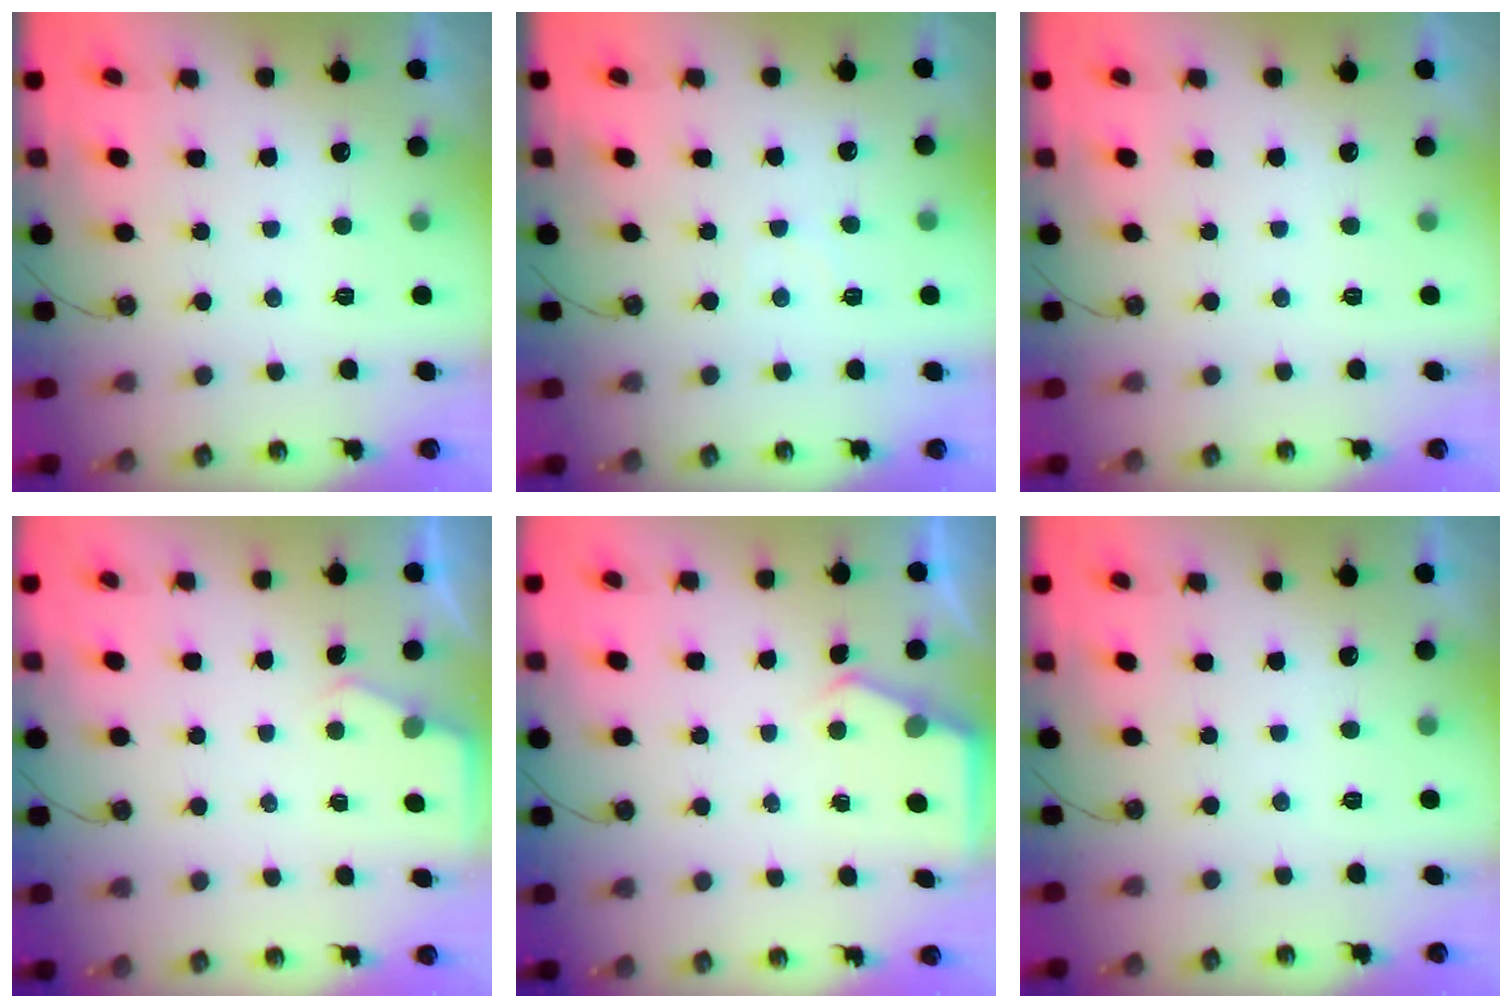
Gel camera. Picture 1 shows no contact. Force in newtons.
{"total": 4.6, "press": 4.6, "slide": 0.5}
{"total": 0.0}
{"total": 2.6, "press": 2.6, "slide": 0.4}
{"total": 2.7, "press": 2.7, "slide": 0.5}
{"total": 0.0}